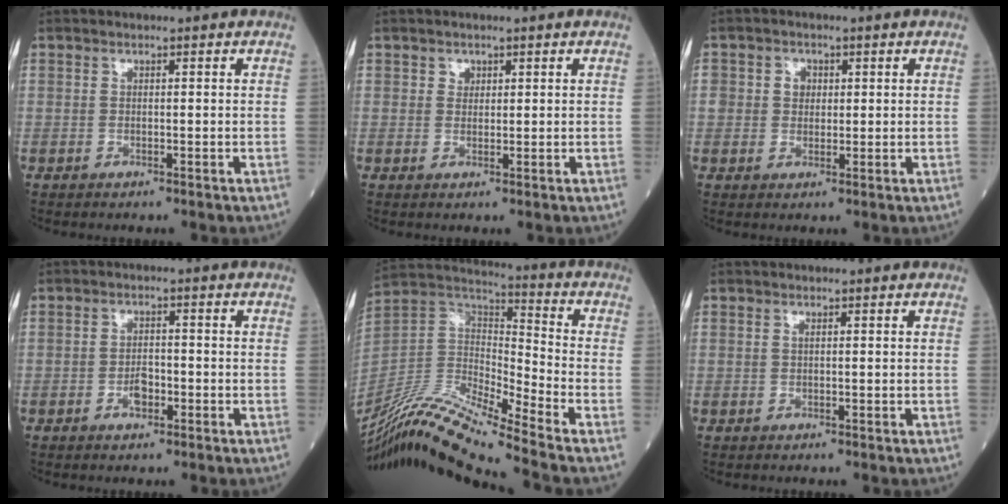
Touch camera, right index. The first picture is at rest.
{"total": 1.1, "force": [0.6, 0.9, 0.2], "torque": [0.002, -0.003, 0.009]}
{"total": 2.7, "force": [0.5, 2.4, 1.2], "torque": [-0.014, 0.006, 0.008]}
{"total": 2.5, "force": [-1.2, 1.2, 1.9], "torque": [-0.032, 0.005, -0.020]}
{"total": 17.8, "force": [-15.2, -1.0, 9.2], "torque": [-0.190, 0.005, -0.291]}
{"total": 0.0}